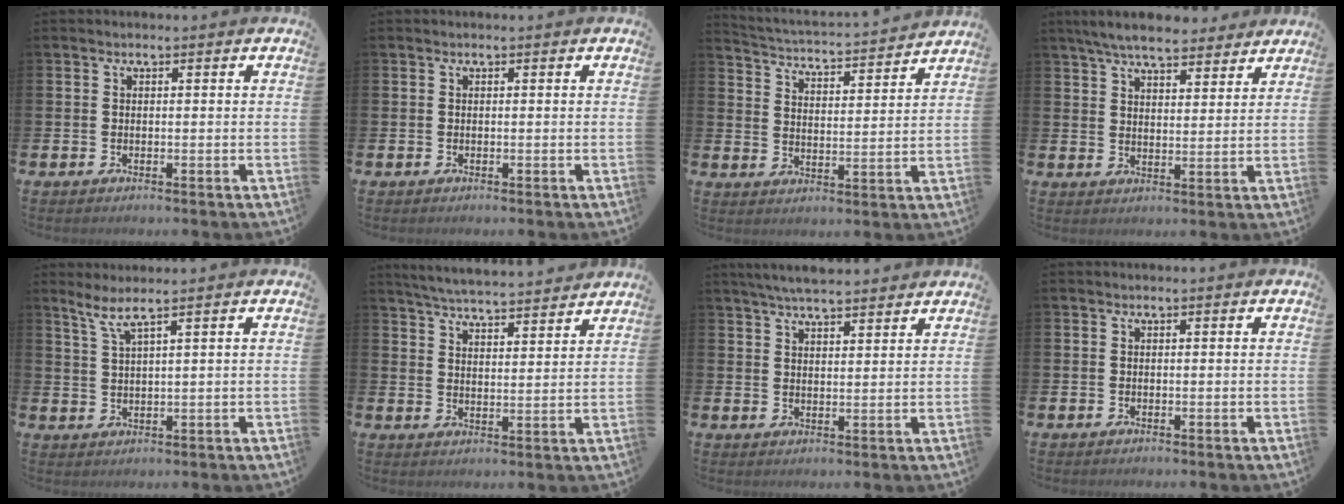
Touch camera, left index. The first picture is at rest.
{"total": 0.0}
{"total": 4.0, "force": [4.0, 0.1, 0.3], "torque": [-0.026, -0.045, 0.062]}
{"total": 6.8, "force": [6.3, 1.4, 2.0], "torque": [-0.043, -0.029, 0.112]}
{"total": 3.0, "force": [2.3, -0.1, 1.9], "torque": [-0.043, -0.004, 0.039]}
{"total": 5.4, "force": [5.4, 0.0, 0.6], "torque": [-0.030, -0.036, 0.095]}
{"total": 5.2, "force": [5.0, 0.5, 1.4], "torque": [-0.033, -0.018, 0.090]}
{"total": 0.0}